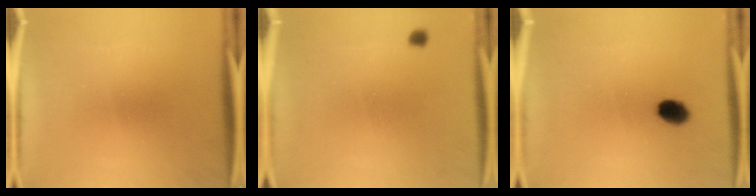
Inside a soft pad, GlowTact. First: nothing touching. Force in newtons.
{"total": 1.0}
{"total": 3.9}